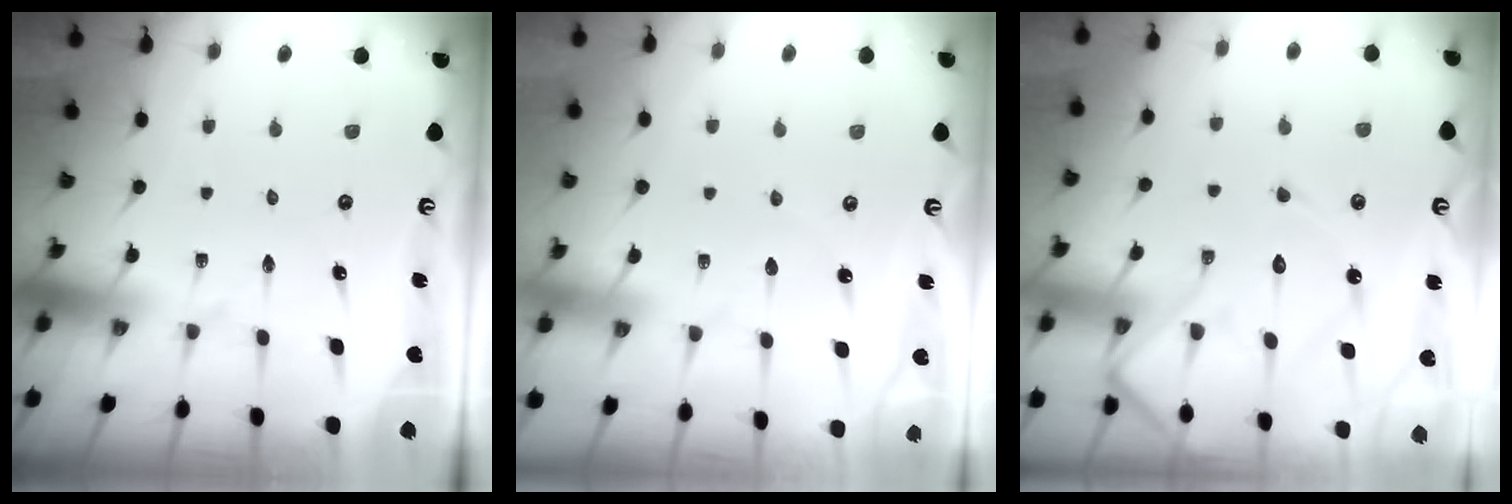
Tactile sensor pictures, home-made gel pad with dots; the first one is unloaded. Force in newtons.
{"total": 2.5, "press": 2.5, "slide": 0.3}
{"total": 14.8, "press": 14.7, "slide": 1.4}